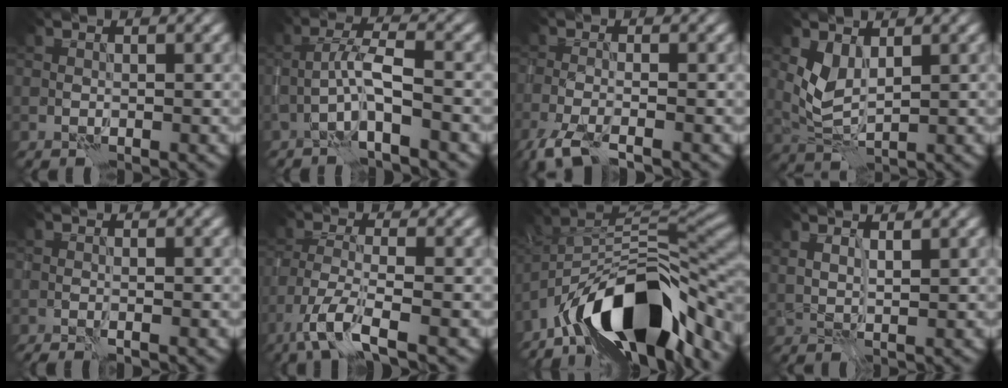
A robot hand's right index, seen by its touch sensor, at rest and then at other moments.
{"total": 3.2, "force": [-1.4, -0.1, 2.9], "torque": [-0.055, 0.017, -0.030]}
{"total": 3.6, "force": [-2.9, 0.3, 2.0], "torque": [-0.045, -0.010, -0.062]}
{"total": 2.4, "force": [1.9, 0.7, 1.3], "torque": [-0.036, -0.008, 0.046]}
{"total": 1.0, "force": [-0.8, -0.2, 0.6], "torque": [-0.015, 0.002, -0.013]}
{"total": 5.3, "force": [-3.5, 0.8, 3.8], "torque": [-0.078, -0.005, -0.072]}
{"total": 13.4, "force": [-7.7, 5.4, 9.6], "torque": [-0.154, 0.013, -0.129]}
{"total": 2.1, "force": [2.0, -0.4, 0.1], "torque": [-0.007, -0.004, 0.044]}